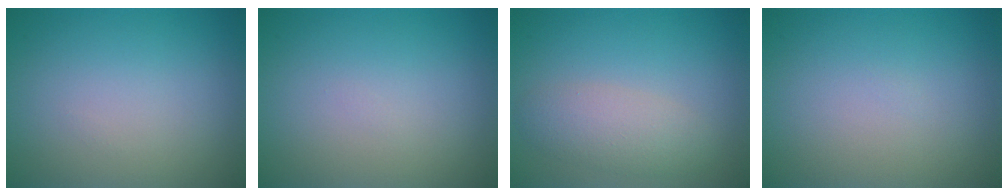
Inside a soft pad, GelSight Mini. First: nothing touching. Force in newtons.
{"total": 0.0}
{"total": 2.9, "press": 2.9, "slide": 0.2}
{"total": 0.0}